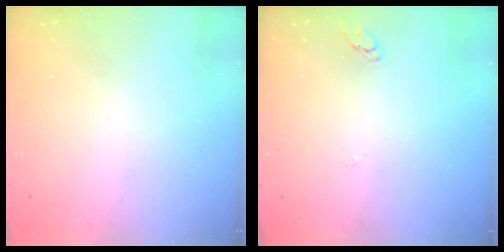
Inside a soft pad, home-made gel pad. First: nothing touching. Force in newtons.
{"total": 2.2, "press": 2.2, "slide": 0.2}